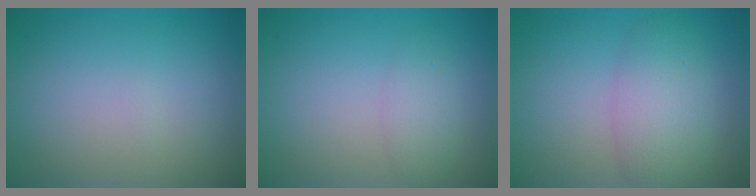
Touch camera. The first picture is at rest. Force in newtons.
{"total": 1.7, "press": 1.7, "slide": 0.1}
{"total": 4.5, "press": 4.5, "slide": 0.1}